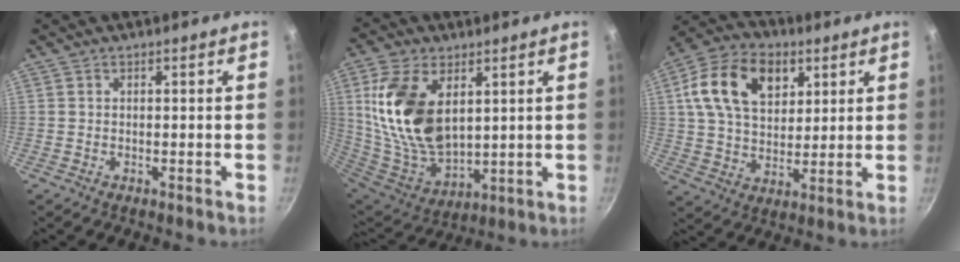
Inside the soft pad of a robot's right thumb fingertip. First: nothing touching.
{"total": 19.3, "force": [5.4, 11.4, 14.7], "torque": [-0.273, -0.035, 0.119]}
{"total": 17.2, "force": [6.0, 11.5, 11.3], "torque": [-0.176, -0.004, 0.095]}